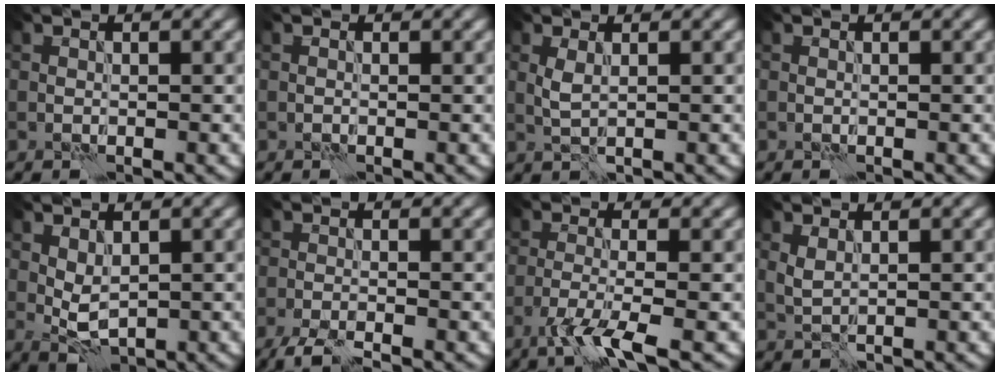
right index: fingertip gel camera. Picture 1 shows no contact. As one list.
[{"total": 0.0}, {"total": 1.4, "force": [0.4, 0.4, 1.3], "torque": [-0.036, 0.001, 0.010]}, {"total": 0.0}, {"total": 2.6, "force": [0.7, 1.4, 2.1], "torque": [-0.042, -0.002, 0.017]}, {"total": 3.5, "force": [-2.7, 0.6, 2.1], "torque": [-0.039, -0.004, -0.056]}, {"total": 4.2, "force": [-2.5, 0.6, 3.3], "torque": [-0.064, -0.002, -0.062]}, {"total": 1.3, "force": [0.6, 0.5, 1.0], "torque": [-0.029, 0.000, 0.017]}]